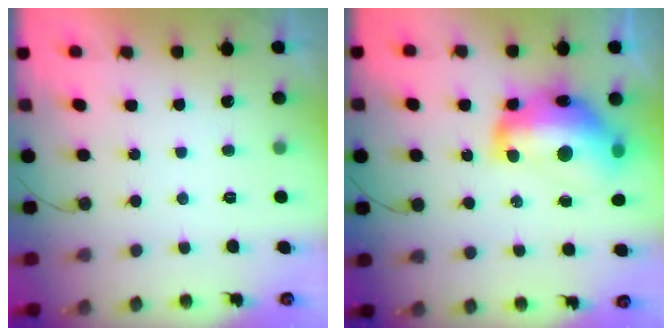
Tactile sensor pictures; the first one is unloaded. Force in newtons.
{"total": 19.6, "press": 19.6, "slide": 1.4}